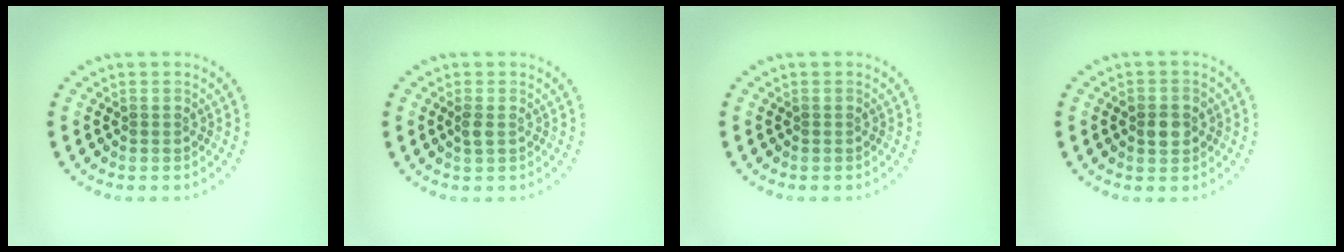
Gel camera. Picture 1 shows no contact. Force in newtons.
{"total": 0.8, "press": 0.8, "slide": 0.2}
{"total": 0.0}
{"total": 1.9, "press": 1.9, "slide": 0.3}